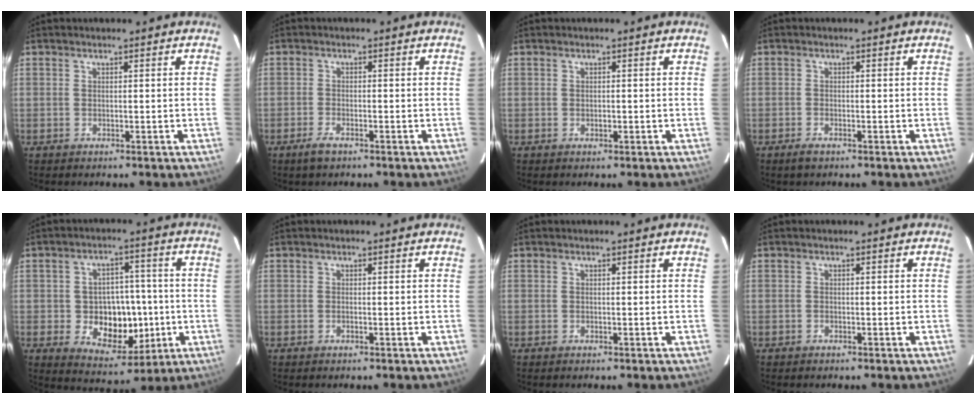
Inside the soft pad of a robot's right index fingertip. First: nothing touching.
{"total": 2.3, "force": [-1.7, 0.7, 1.5], "torque": [-0.035, -0.003, -0.029]}
{"total": 0.7, "force": [-0.2, 0.4, 0.5], "torque": [-0.011, 0.000, -0.002]}
{"total": 1.5, "force": [-1.1, 0.4, 0.9], "torque": [-0.023, -0.003, -0.018]}
{"total": 11.0, "force": [-1.8, 7.2, 8.1], "torque": [-0.123, 0.017, -0.014]}
{"total": 0.0}
{"total": 0.0}
{"total": 0.0}